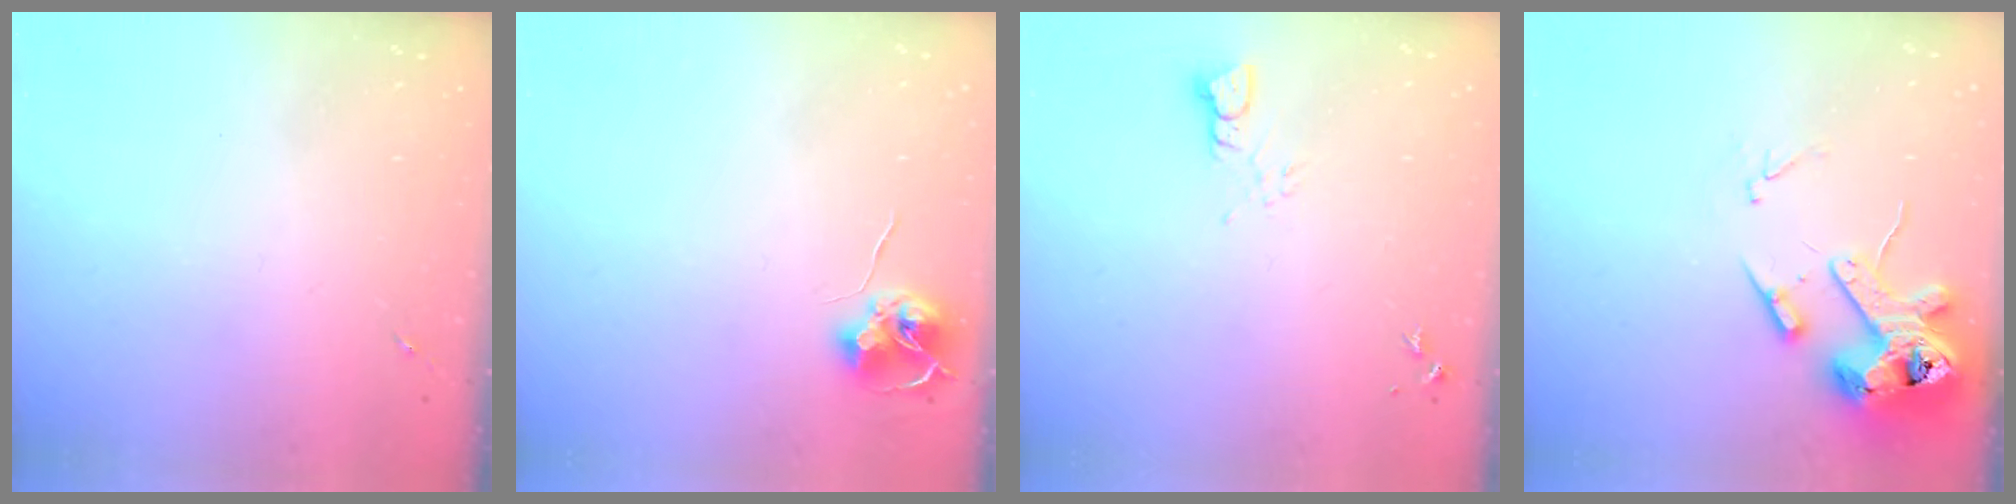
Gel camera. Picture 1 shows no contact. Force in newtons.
{"total": 7.9, "press": 7.9, "slide": 0.4}
{"total": 3.0, "press": 3.0, "slide": 0.2}
{"total": 15.6, "press": 15.4, "slide": 2.3}